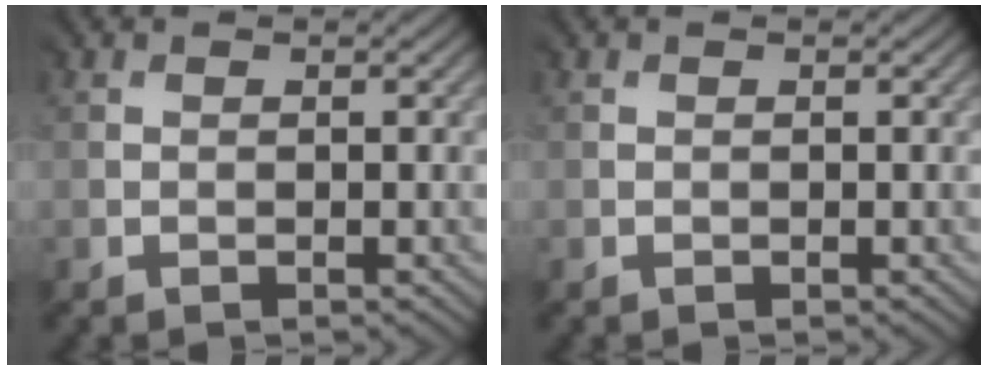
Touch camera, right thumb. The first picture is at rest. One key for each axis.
{"total": 0.0}